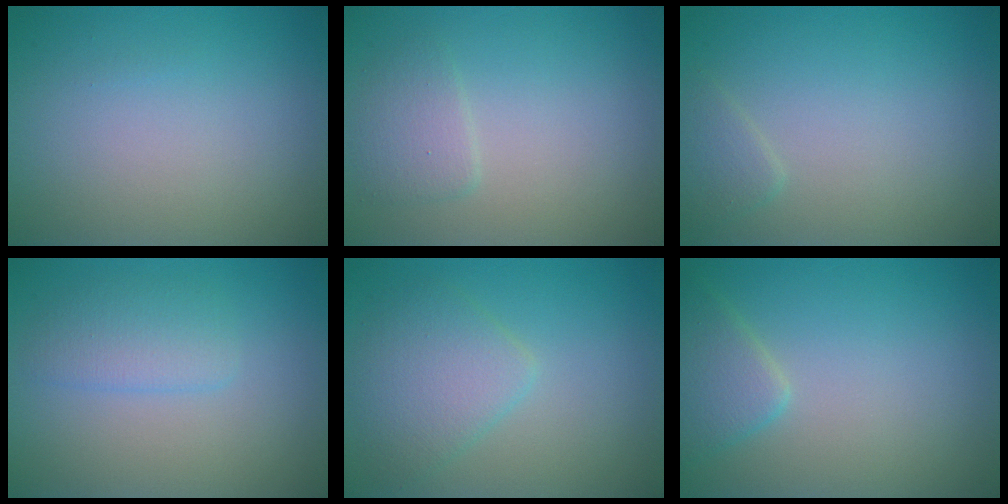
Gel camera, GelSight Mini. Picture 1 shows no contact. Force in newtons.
{"total": 1.8, "press": 1.8, "slide": 0.1}
{"total": 1.2, "press": 1.2, "slide": 0.1}
{"total": 2.4, "press": 2.4, "slide": 0.1}
{"total": 3.7, "press": 3.7, "slide": 0.0}
{"total": 2.7, "press": 2.7, "slide": 0.2}